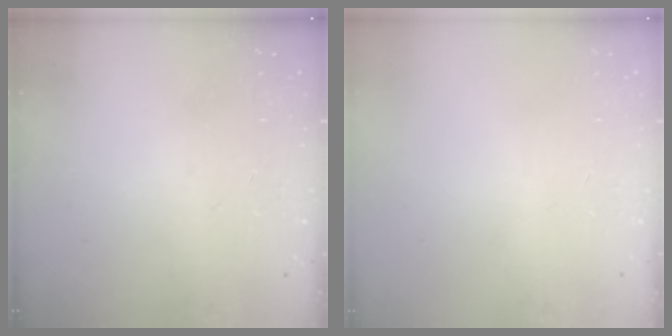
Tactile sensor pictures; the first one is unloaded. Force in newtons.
{"total": 0.0}